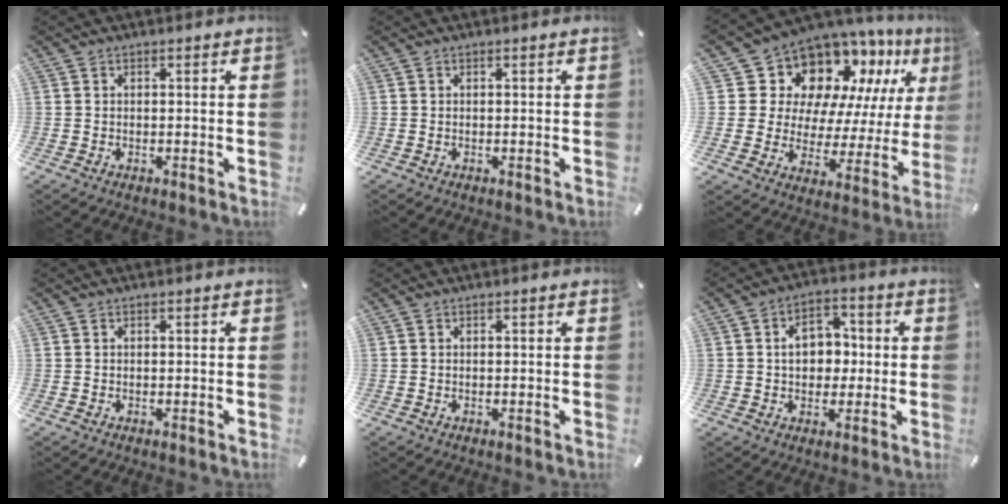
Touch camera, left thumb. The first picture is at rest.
{"total": 0.0}
{"total": 13.8, "force": [10.2, 8.5, 3.8], "torque": [-0.076, -0.099, 0.179]}
{"total": 0.0}
{"total": 0.0}
{"total": 8.6, "force": [0.2, 6.8, 5.4], "torque": [-0.077, 0.009, 0.001]}